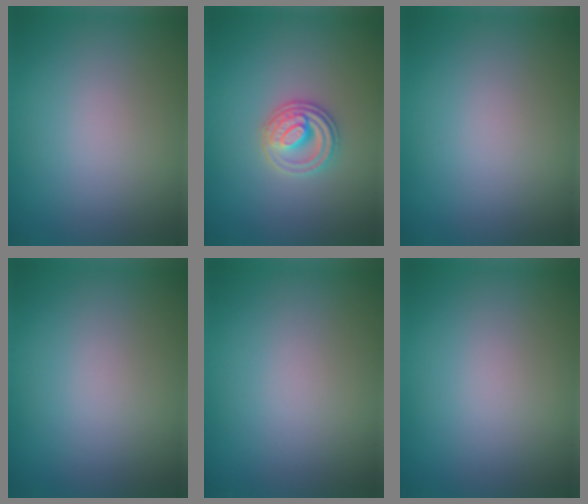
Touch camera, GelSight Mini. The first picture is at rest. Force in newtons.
{"total": 2.8, "press": 2.6, "slide": 1.0}
{"total": 0.0}
{"total": 0.0}
{"total": 0.0}
{"total": 0.0}